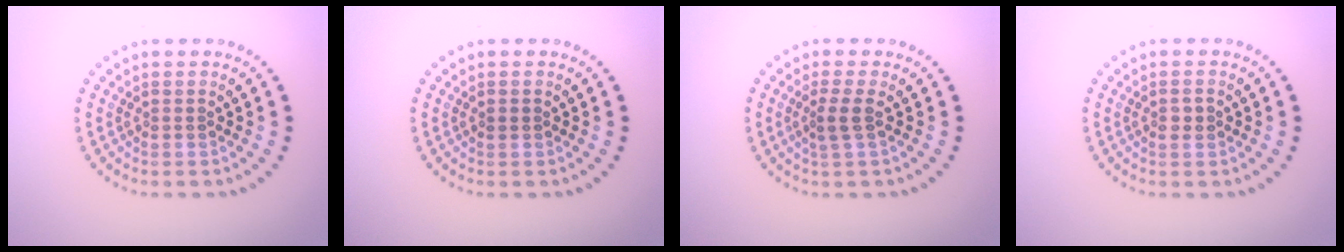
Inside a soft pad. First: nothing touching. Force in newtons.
{"total": 0.7, "press": 0.7, "slide": 0.2}
{"total": 1.6, "press": 1.2, "slide": 1.0}
{"total": 1.0, "press": 1.0, "slide": 0.2}